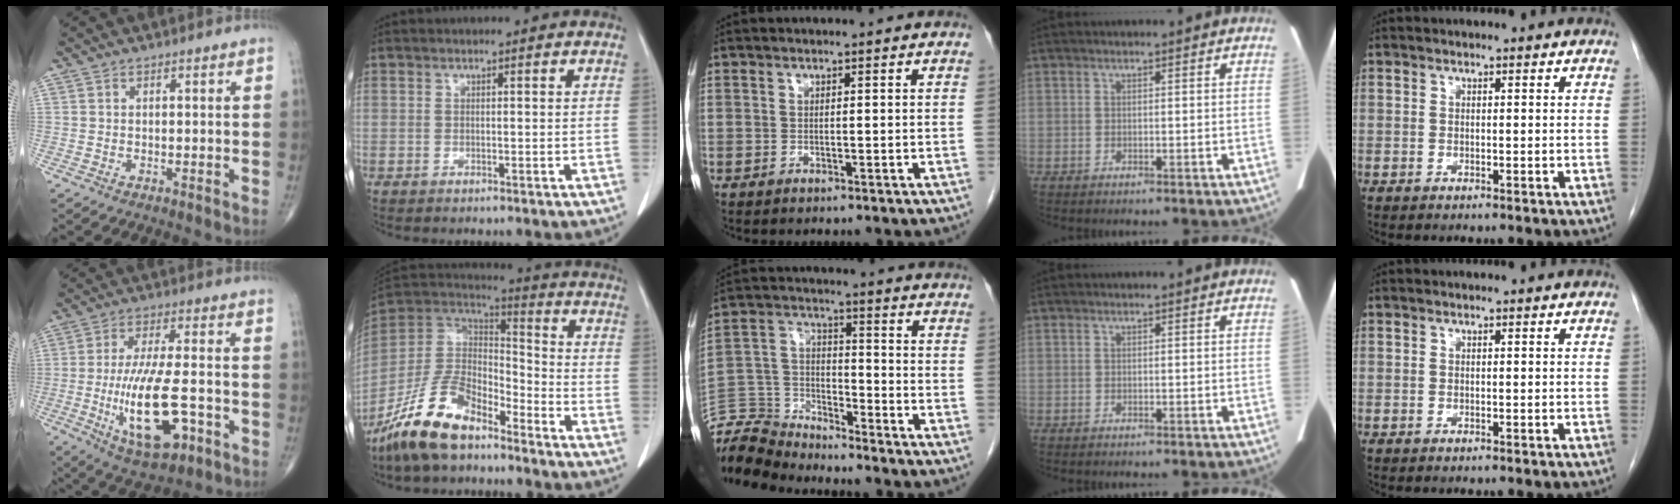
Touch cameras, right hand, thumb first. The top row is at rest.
{"thumb": {"total": 16.2, "force": [-4.5, 6.0, 14.4], "torque": [-0.260, 0.008, -0.064]}, "index": {"total": 14.4, "force": [-10.5, 5.6, 8.2], "torque": [-0.171, 0.012, -0.200]}, "middle": {"total": 9.4, "force": [-9.3, 0.9, -0.3], "torque": [0.002, 0.014, -0.184]}}